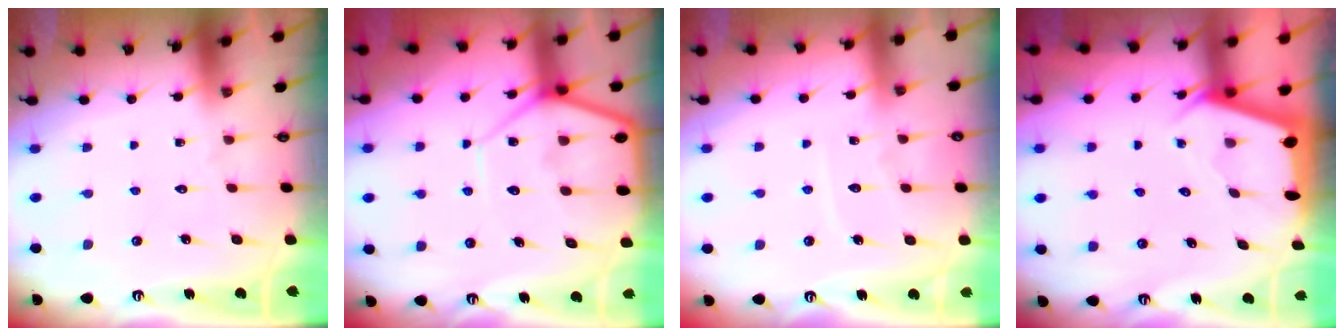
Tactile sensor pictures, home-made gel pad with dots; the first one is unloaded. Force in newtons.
{"total": 9.4, "press": 9.3, "slide": 0.9}
{"total": 5.6, "press": 5.6, "slide": 0.5}
{"total": 2.5, "press": 2.5, "slide": 0.3}